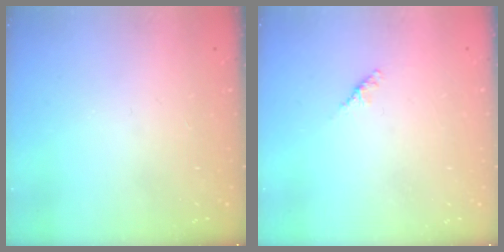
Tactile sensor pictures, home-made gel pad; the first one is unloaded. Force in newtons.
{"total": 1.8, "press": 1.7, "slide": 0.6}